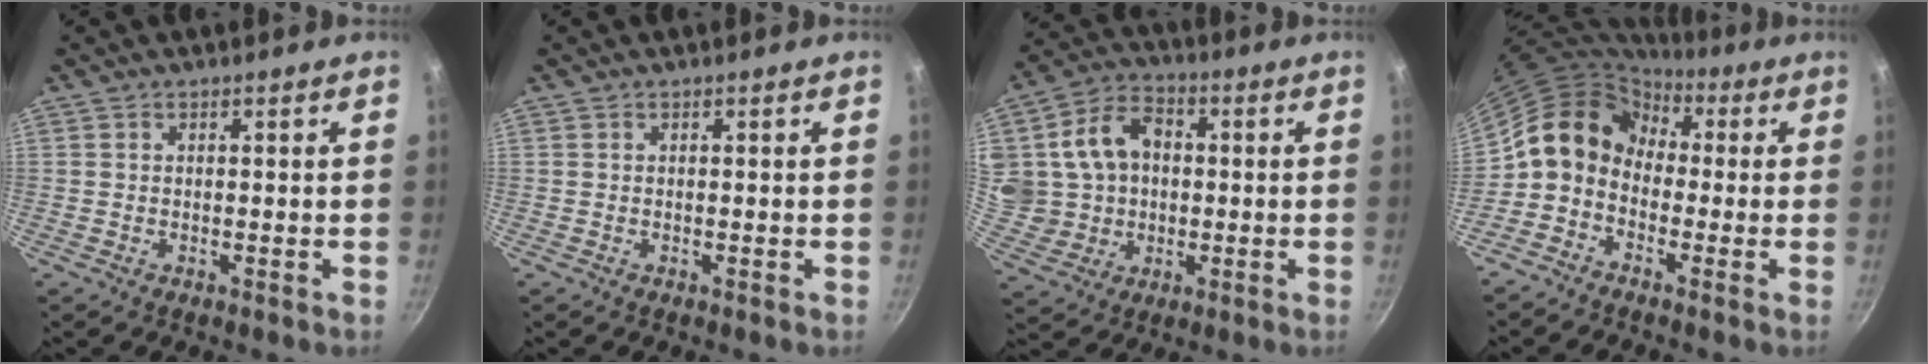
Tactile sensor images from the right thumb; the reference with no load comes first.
{"total": 0.0}
{"total": 14.6, "force": [2.0, 12.0, 8.1], "torque": [-0.143, 0.017, 0.043]}
{"total": 10.5, "force": [-0.2, 8.7, 5.9], "torque": [-0.073, 0.039, -0.031]}